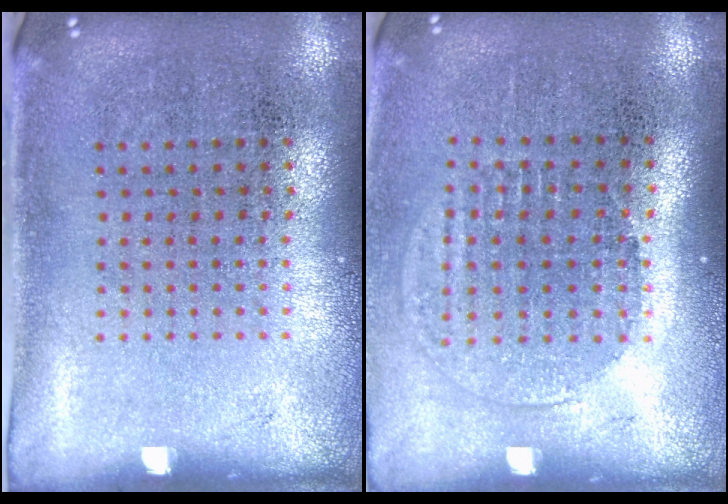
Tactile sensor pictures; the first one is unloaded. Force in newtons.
{"total": 1.4, "press": 1.1, "slide": 0.7}